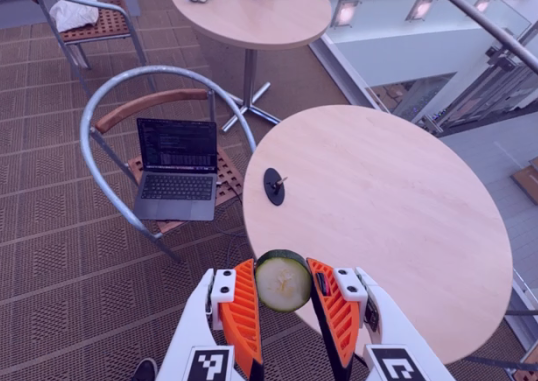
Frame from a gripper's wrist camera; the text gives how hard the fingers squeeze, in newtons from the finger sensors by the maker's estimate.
{"total": 8.2, "left": 7.6, "right": 8.8}